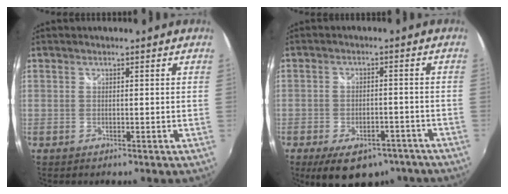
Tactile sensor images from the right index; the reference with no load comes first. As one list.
[{"total": 13.7, "force": [-9.6, 6.8, 7.1], "torque": [-0.142, -0.006, -0.128]}]